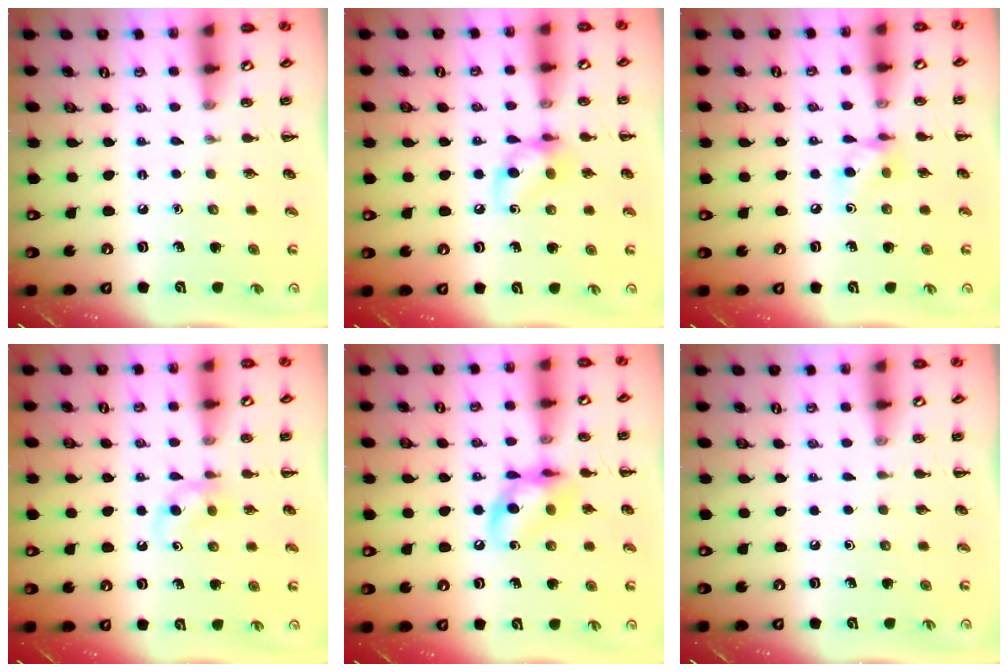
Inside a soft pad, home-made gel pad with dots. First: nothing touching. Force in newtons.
{"total": 9.5, "press": 9.5, "slide": 0.8}
{"total": 6.3, "press": 6.3, "slide": 0.6}
{"total": 2.5, "press": 2.3, "slide": 1.0}
{"total": 12.1, "press": 11.9, "slide": 2.2}
{"total": 0.0}